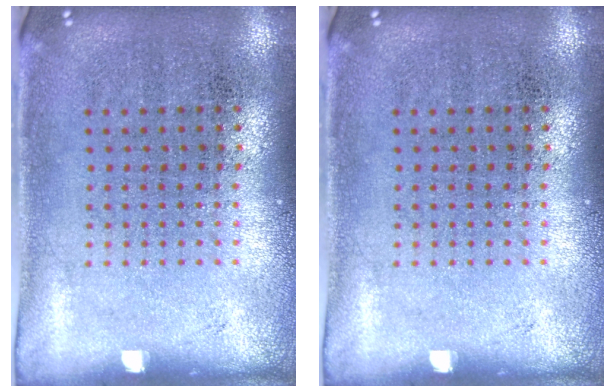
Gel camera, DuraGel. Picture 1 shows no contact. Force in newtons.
{"total": 0.0}